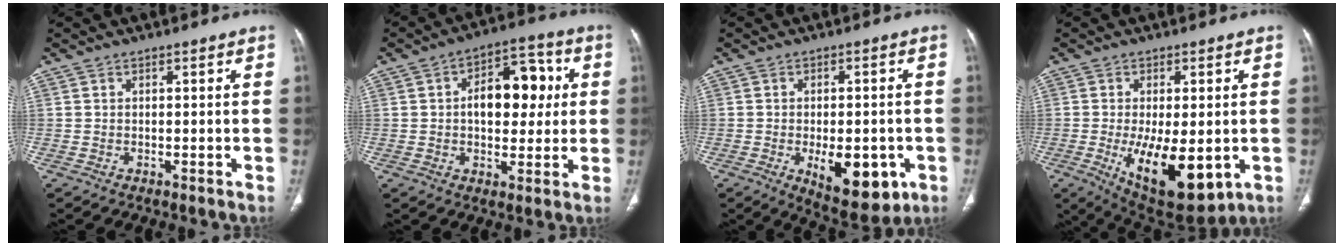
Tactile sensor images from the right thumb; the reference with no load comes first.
{"total": 13.3, "force": [1.6, 8.1, 10.4], "torque": [-0.110, 0.021, 0.020]}
{"total": 12.2, "force": [-3.8, 6.0, 10.0], "torque": [-0.116, -0.001, -0.039]}
{"total": 14.9, "force": [-3.3, 6.5, 13.0], "torque": [-0.200, -0.022, -0.029]}